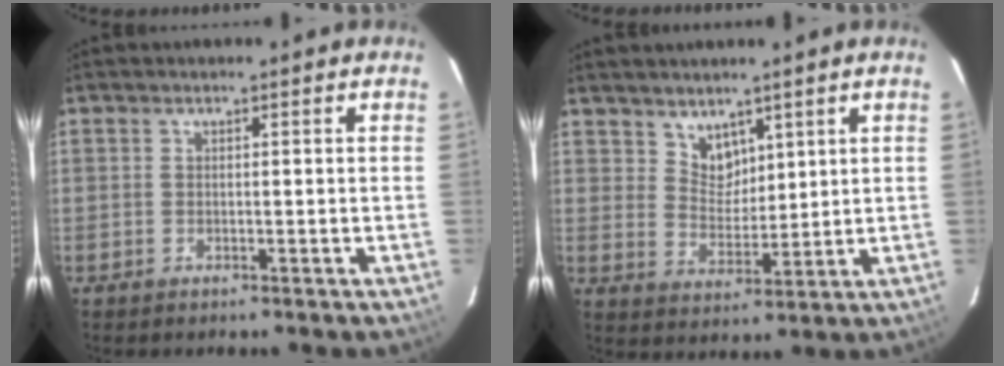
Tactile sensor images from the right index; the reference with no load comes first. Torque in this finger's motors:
{"motor_torque": [0.00, 0.17, 0.11, 0.00]}